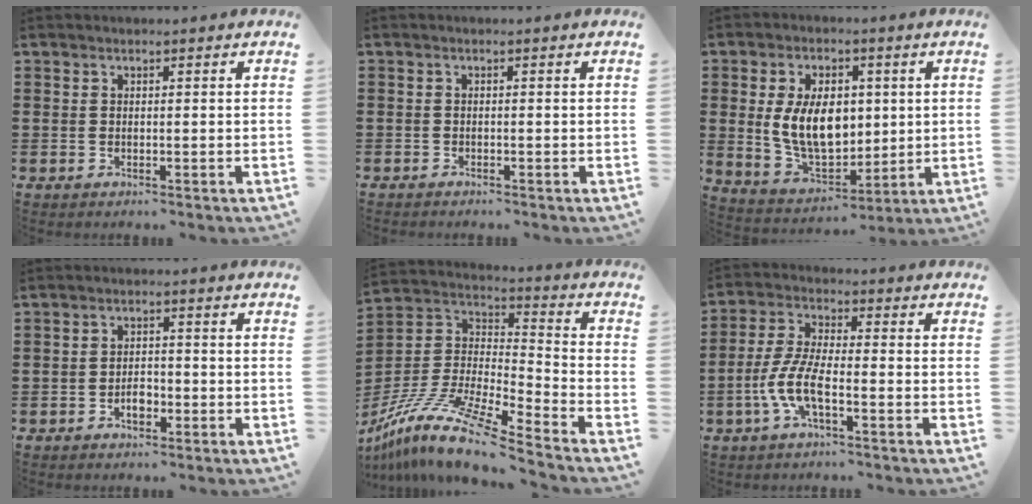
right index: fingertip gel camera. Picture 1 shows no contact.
{"total": 0.6, "force": [-0.6, 0.1, 0.0], "torque": [-0.001, 0.000, -0.013]}
{"total": 10.5, "force": [1.3, 6.7, 7.9], "torque": [-0.153, 0.006, 0.020]}
{"total": 2.6, "force": [-1.4, 1.3, 1.8], "torque": [-0.038, 0.000, -0.025]}
{"total": 13.1, "force": [-10.7, 1.1, 7.5], "torque": [-0.165, 0.008, -0.215]}
{"total": 6.9, "force": [-3.1, 1.8, 5.9], "torque": [-0.146, -0.016, -0.064]}